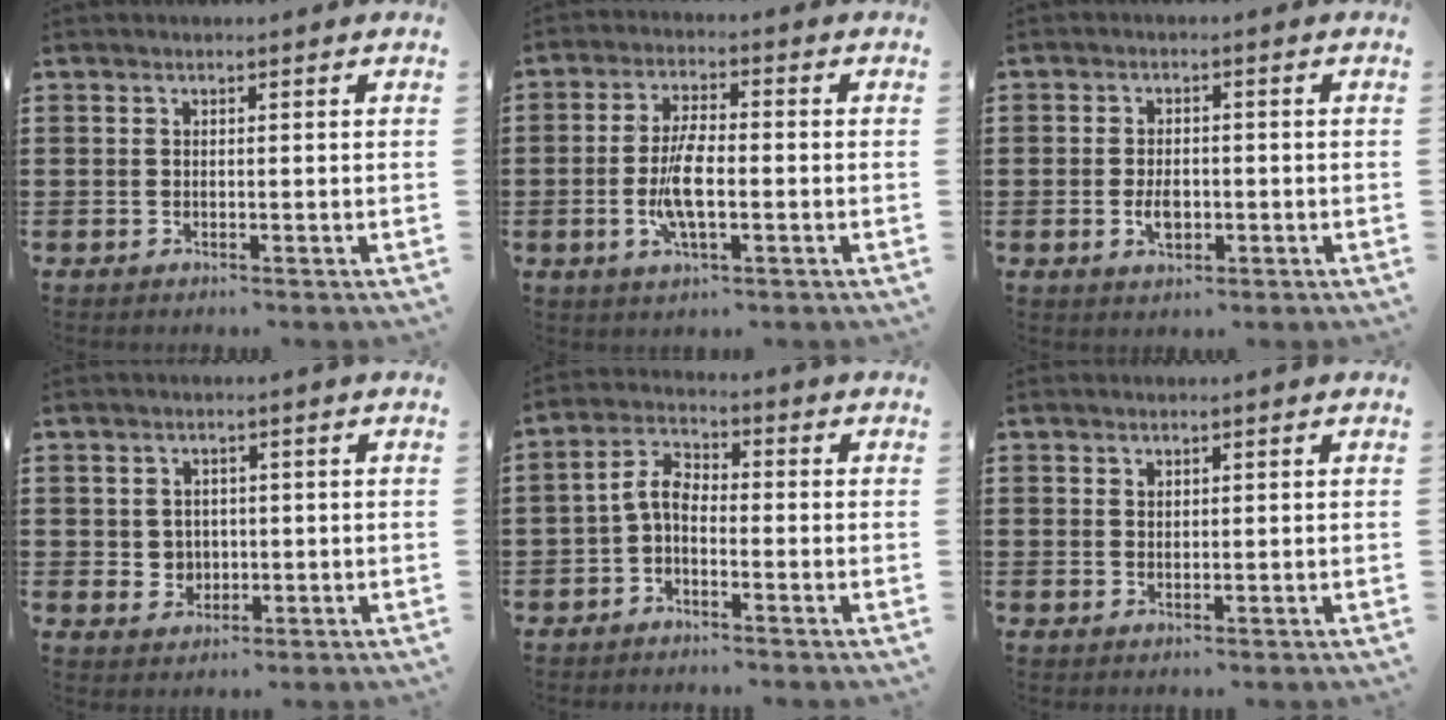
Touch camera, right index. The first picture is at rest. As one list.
[{"total": 6.9, "force": [-1.3, 2.2, 6.5], "torque": [-0.144, -0.009, -0.030]}, {"total": 3.0, "force": [-0.7, 1.8, 2.3], "torque": [-0.051, -0.003, -0.013]}, {"total": 2.4, "force": [0.2, 2.4, 0.5], "torque": [-0.021, 0.010, 0.000]}, {"total": 3.9, "force": [-1.3, 2.0, 3.1], "torque": [-0.083, 0.006, -0.034]}, {"total": 0.9, "force": [0.8, 0.5, 0.1], "torque": [-0.004, 0.001, 0.015]}]